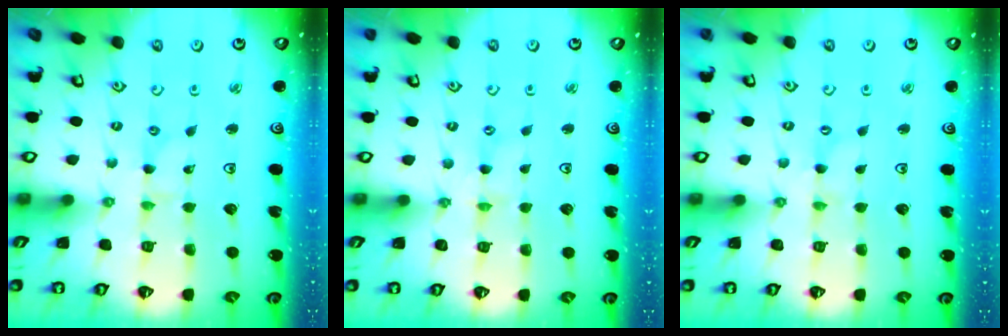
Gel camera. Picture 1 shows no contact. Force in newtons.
{"total": 0.0}
{"total": 0.0}